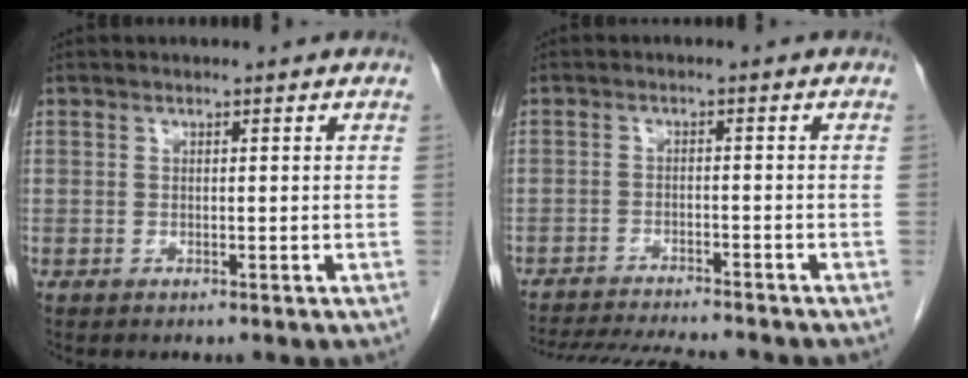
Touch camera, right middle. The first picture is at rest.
{"total": 13.2, "force": [-12.1, 1.1, 5.1], "torque": [-0.082, -0.018, -0.174]}